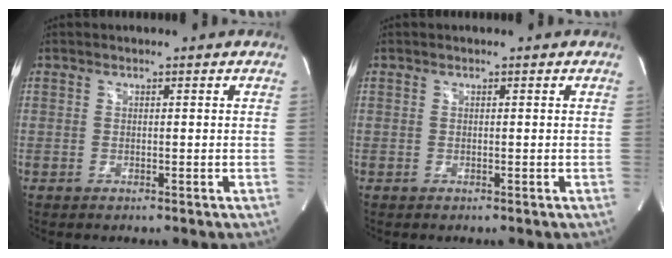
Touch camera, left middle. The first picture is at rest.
{"total": 0.0}